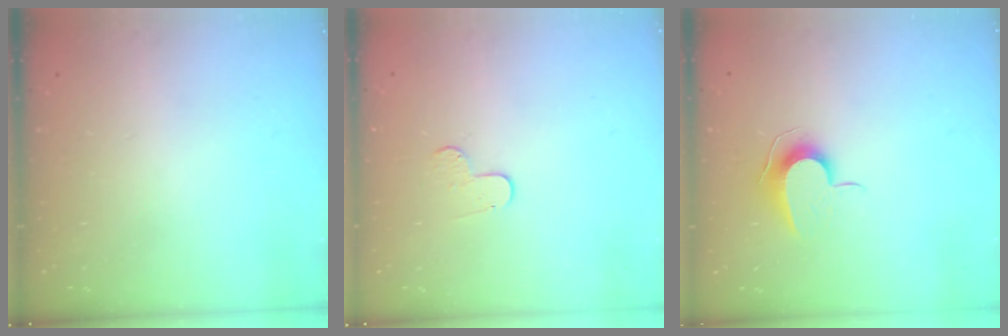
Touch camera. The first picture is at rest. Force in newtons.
{"total": 4.5, "press": 4.5, "slide": 0.4}
{"total": 8.9, "press": 8.8, "slide": 0.5}